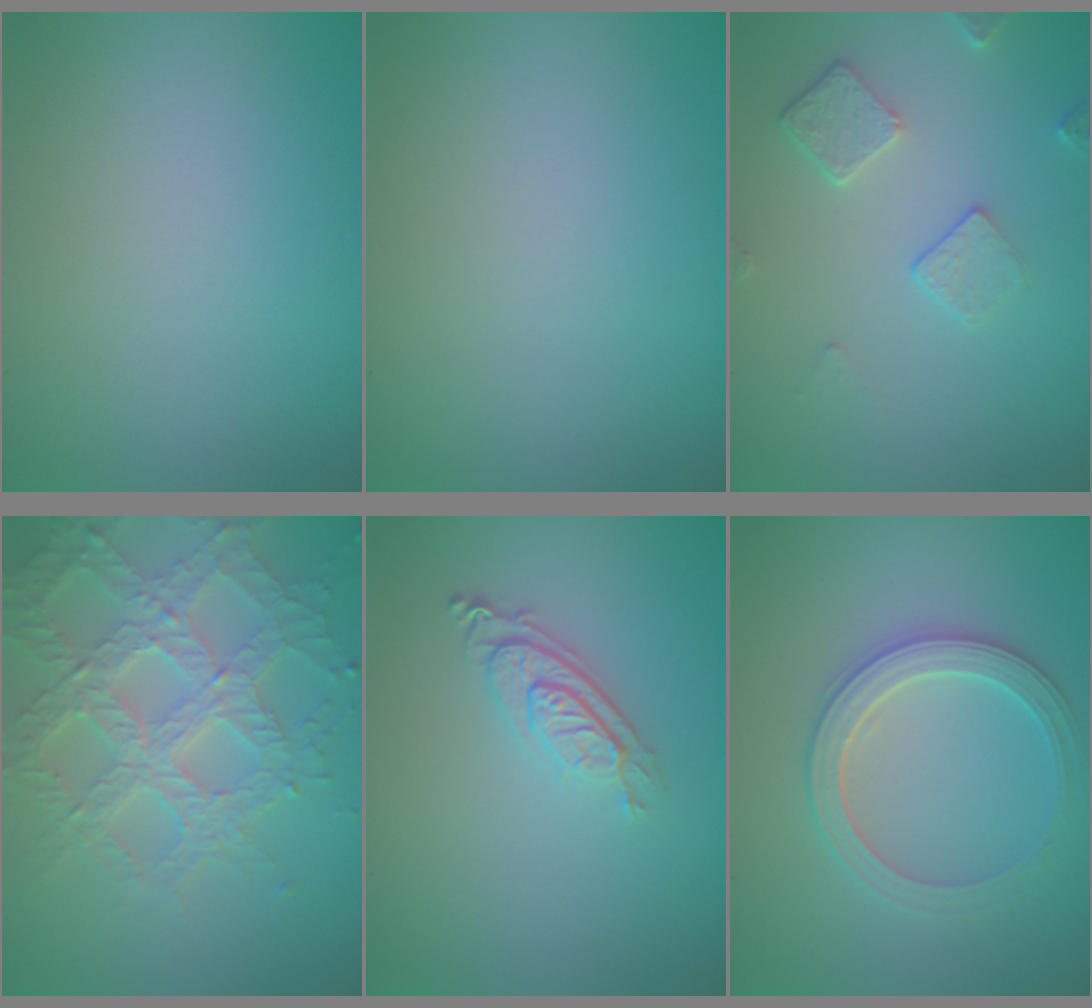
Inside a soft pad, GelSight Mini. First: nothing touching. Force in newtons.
{"total": 0.0}
{"total": 2.3, "press": 1.6, "slide": 1.6}
{"total": 6.9, "press": 5.2, "slide": 4.5}
{"total": 2.9, "press": 2.0, "slide": 2.0}
{"total": 3.1, "press": 3.0, "slide": 0.5}